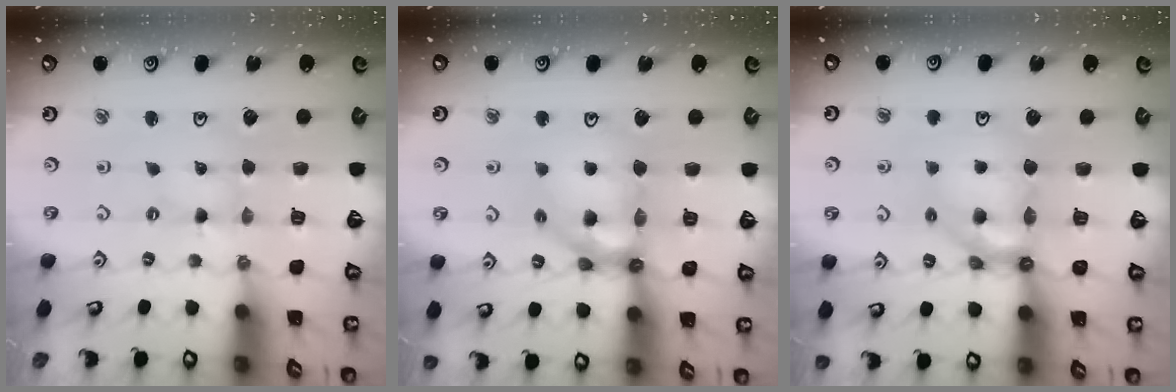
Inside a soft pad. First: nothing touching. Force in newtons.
{"total": 13.8, "press": 13.7, "slide": 1.5}
{"total": 9.7, "press": 9.5, "slide": 1.9}